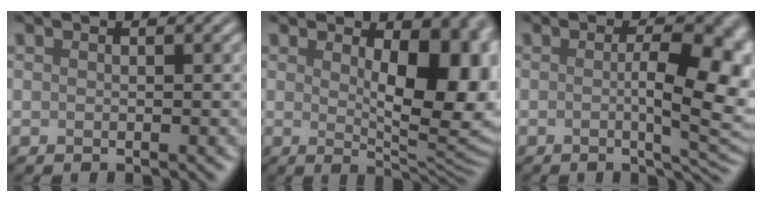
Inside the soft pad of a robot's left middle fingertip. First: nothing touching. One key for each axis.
{"total": 9.8, "fx": 1.7, "fy": 4.6, "fz": 8.5, "tx": -0.095, "ty": -0.004, "tz": 0.032}
{"total": 7.5, "fx": -0.1, "fy": 2.3, "fz": 7.1, "tx": -0.087, "ty": -0.004, "tz": 0.001}